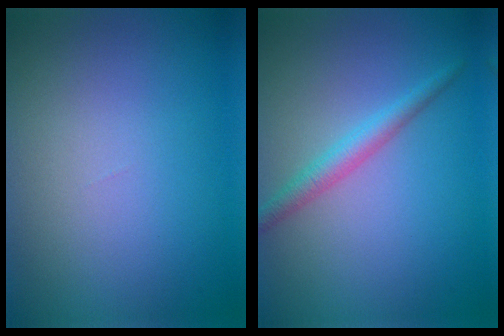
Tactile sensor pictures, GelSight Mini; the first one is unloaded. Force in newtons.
{"total": 2.2, "press": 2.2, "slide": 0.0}